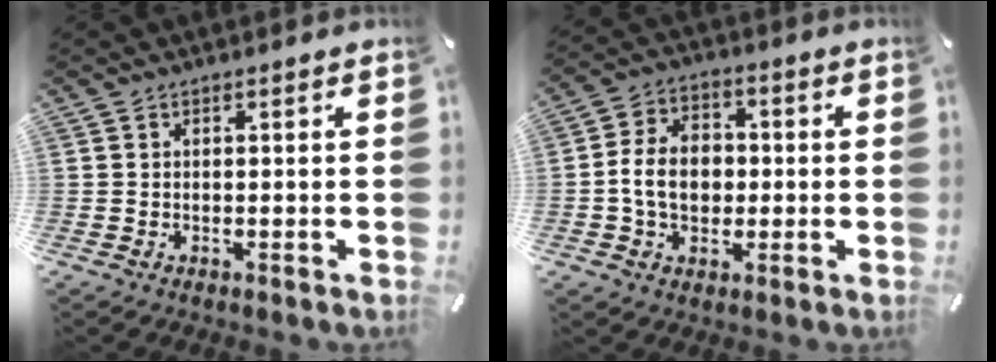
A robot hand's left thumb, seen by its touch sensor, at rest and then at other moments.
{"total": 9.7, "force": [-0.9, 7.6, 5.9], "torque": [-0.116, 0.013, -0.017]}